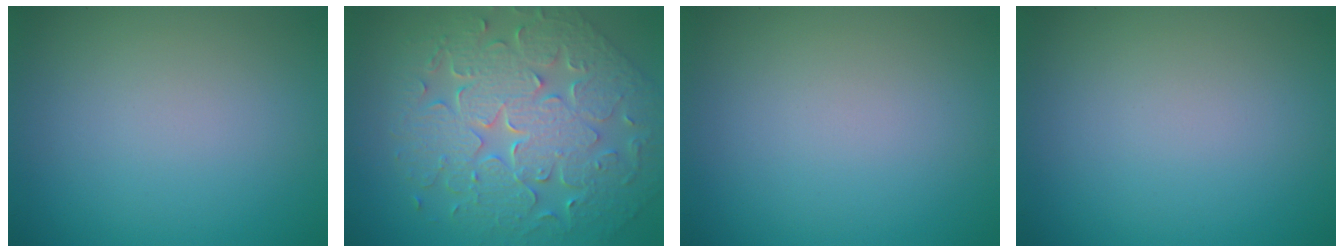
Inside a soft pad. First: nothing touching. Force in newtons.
{"total": 9.3, "press": 6.8, "slide": 6.3}
{"total": 0.0}
{"total": 0.0}